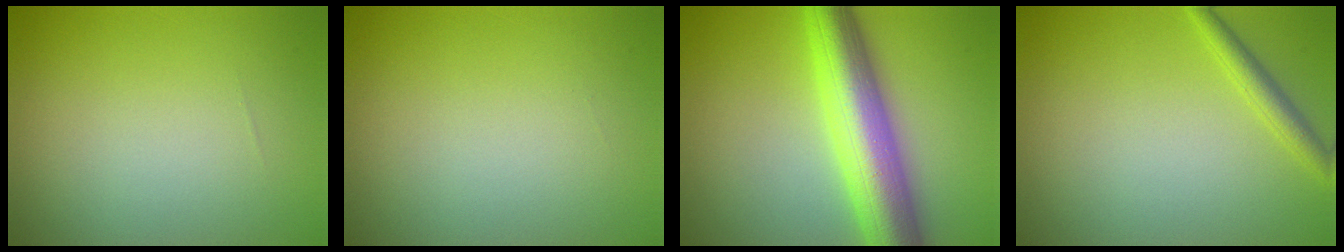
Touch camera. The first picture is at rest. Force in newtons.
{"total": 0.0}
{"total": 8.7, "press": 8.7, "slide": 0.1}
{"total": 1.9, "press": 1.9, "slide": 0.0}